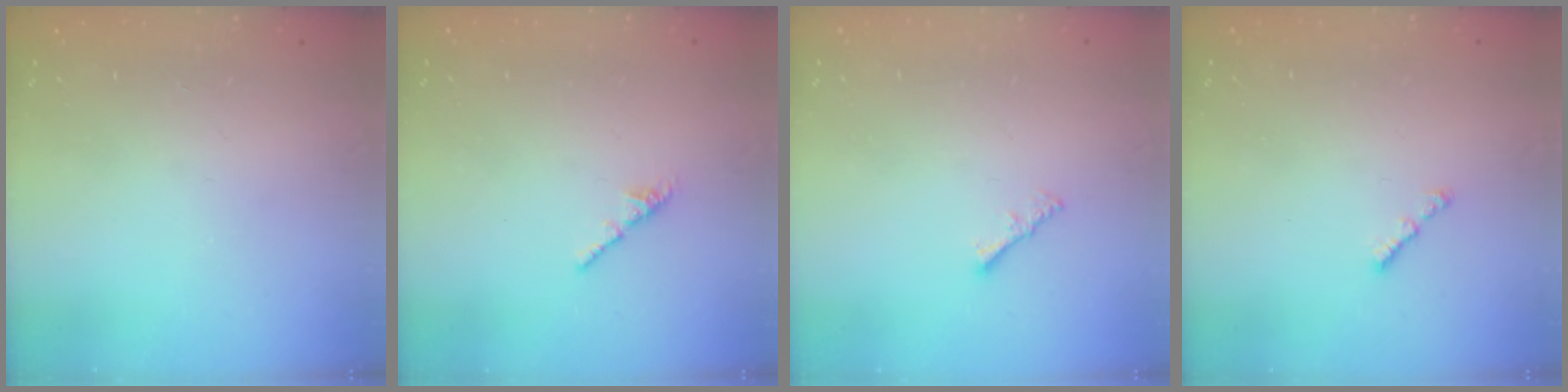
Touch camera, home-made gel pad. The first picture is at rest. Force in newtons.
{"total": 2.4, "press": 2.3, "slide": 0.8}
{"total": 1.6, "press": 1.5, "slide": 0.5}
{"total": 1.0, "press": 0.9, "slide": 0.5}